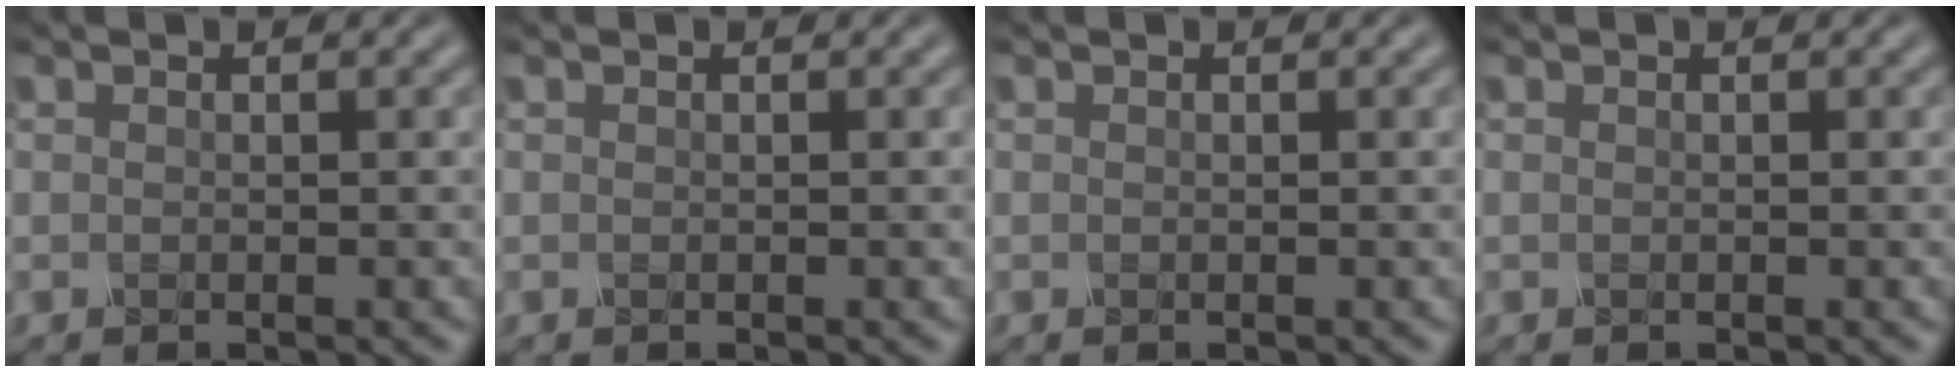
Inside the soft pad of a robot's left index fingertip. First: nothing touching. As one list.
[{"total": 0.0}, {"total": 0.0}, {"total": 0.0}]